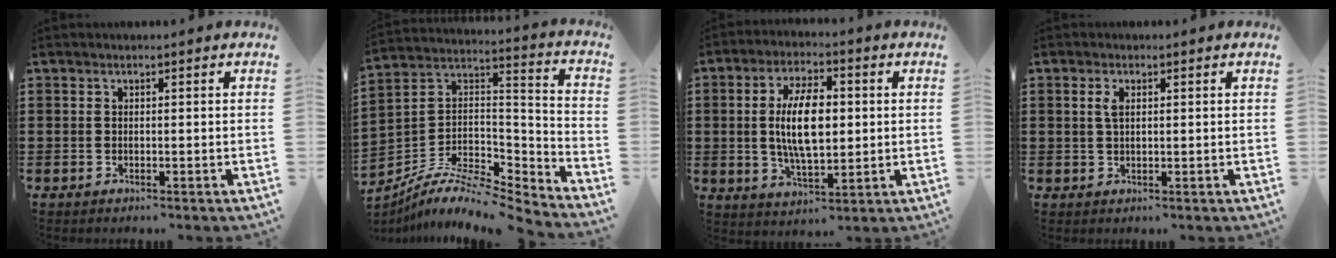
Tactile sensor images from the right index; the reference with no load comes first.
{"total": 8.5, "force": [-6.9, 2.6, 4.4], "torque": [-0.090, -0.002, -0.138]}
{"total": 10.1, "force": [0.6, 4.3, 9.1], "torque": [-0.168, 0.001, 0.005]}
{"total": 0.7, "force": [0.2, 0.3, 0.6], "torque": [-0.012, 0.002, 0.003]}